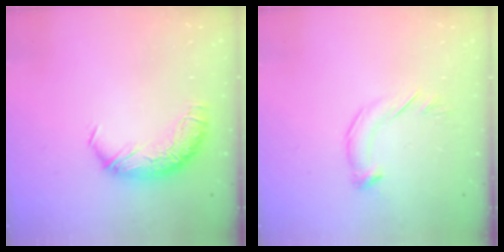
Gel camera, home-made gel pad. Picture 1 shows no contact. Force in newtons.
{"total": 3.8, "press": 3.8, "slide": 0.4}